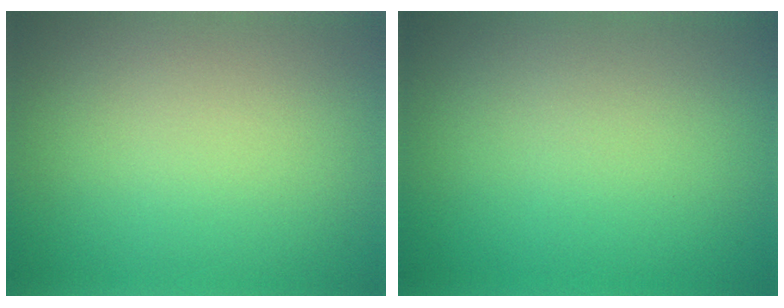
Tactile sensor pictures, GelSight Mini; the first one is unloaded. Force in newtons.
{"total": 0.0}